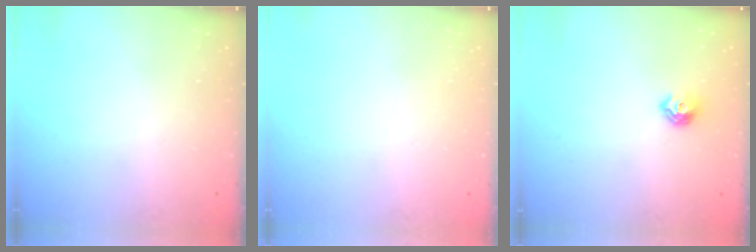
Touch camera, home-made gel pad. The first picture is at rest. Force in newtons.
{"total": 0.0}
{"total": 7.5, "press": 7.4, "slide": 1.0}